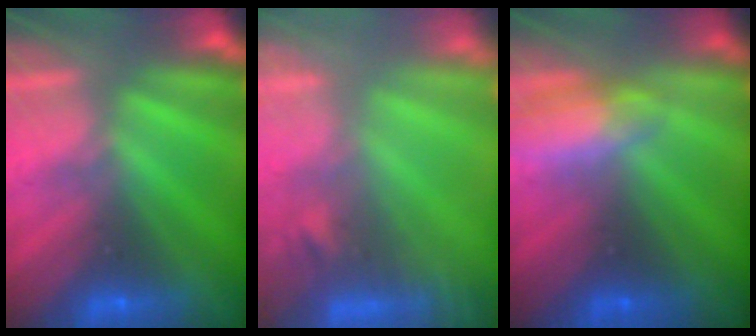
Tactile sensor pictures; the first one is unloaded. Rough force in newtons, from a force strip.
{"total": 5.7}
{"total": 2.7}